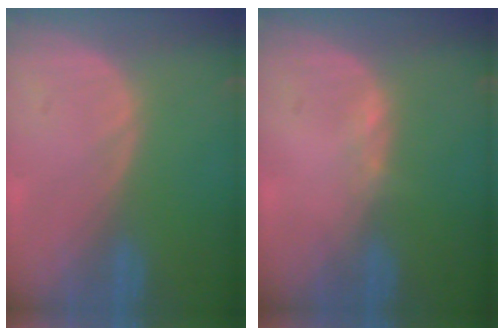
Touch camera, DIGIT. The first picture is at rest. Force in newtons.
{"total": 0.6, "press": 0.5, "slide": 0.4}